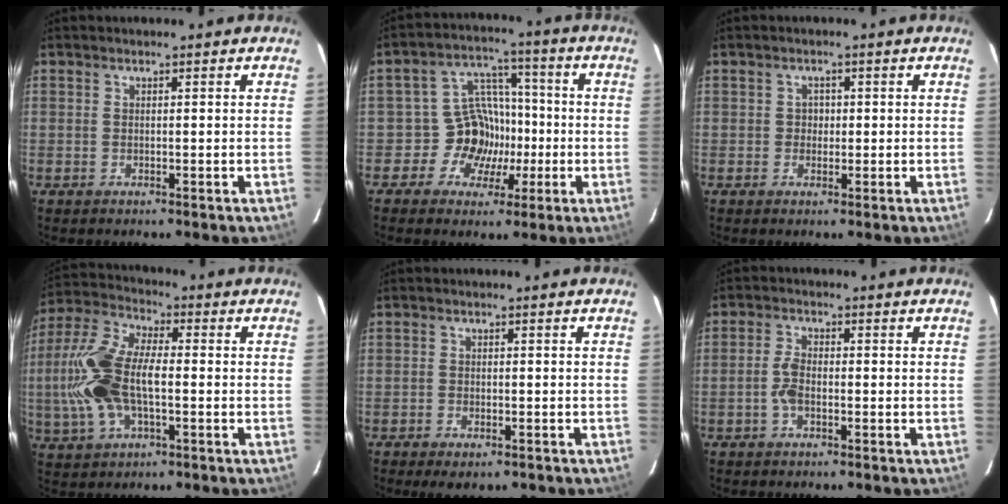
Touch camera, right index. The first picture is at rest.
{"total": 8.7, "force": [-3.0, 8.0, 1.9], "torque": [-0.030, 0.034, -0.054]}
{"total": 1.7, "force": [-0.2, 1.7, 0.2], "torque": [-0.001, 0.004, -0.003]}
{"total": 15.6, "force": [-1.7, 7.7, 13.5], "torque": [-0.298, 0.012, -0.036]}
{"total": 3.9, "force": [-2.7, 1.7, 2.2], "torque": [-0.053, -0.014, -0.044]}
{"total": 3.4, "force": [-1.2, 1.6, 2.7], "torque": [-0.061, 0.005, -0.023]}